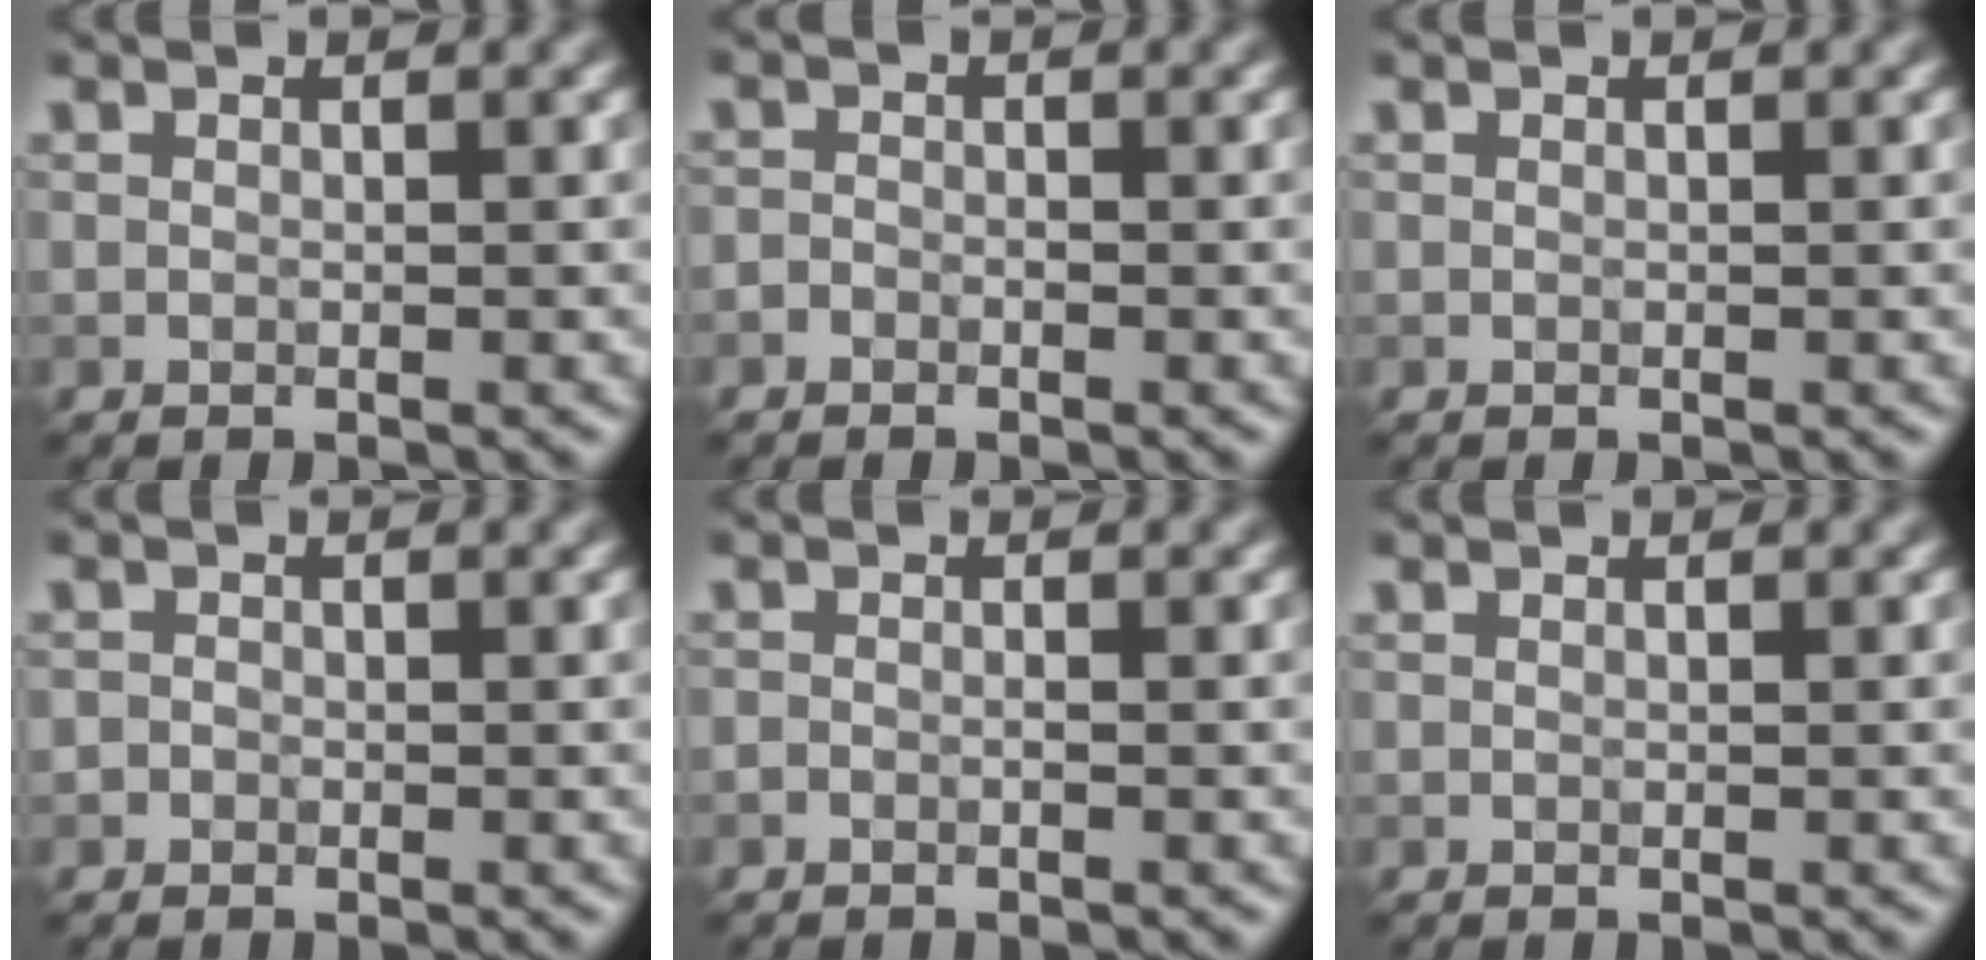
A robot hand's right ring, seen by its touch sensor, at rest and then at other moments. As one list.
[{"total": 0.8, "force": [-0.5, 0.5, 0.3], "torque": [-0.004, -0.002, -0.012]}, {"total": 0.0}, {"total": 0.7, "force": [-0.3, 0.6, 0.1], "torque": [0.003, -0.004, -0.008]}, {"total": 0.5, "force": [-0.4, 0.1, 0.3], "torque": [-0.005, -0.001, -0.007]}, {"total": 0.0}]